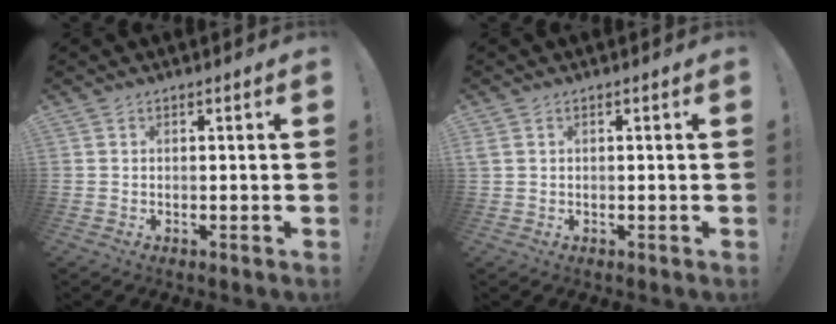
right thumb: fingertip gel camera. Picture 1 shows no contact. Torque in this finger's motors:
{"motor_torque": [-0.13, -0.28, 0.13, 0.09, 0.02]}